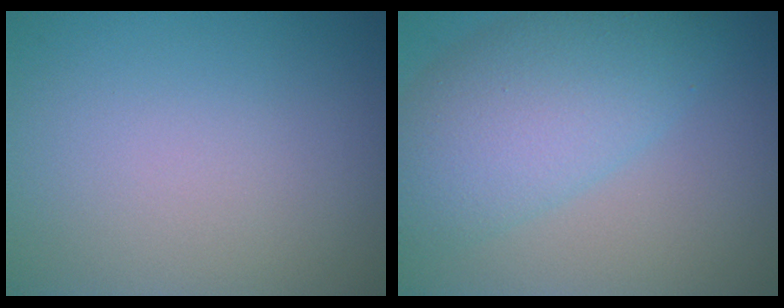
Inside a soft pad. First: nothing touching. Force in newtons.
{"total": 7.2, "press": 7.2, "slide": 0.2}